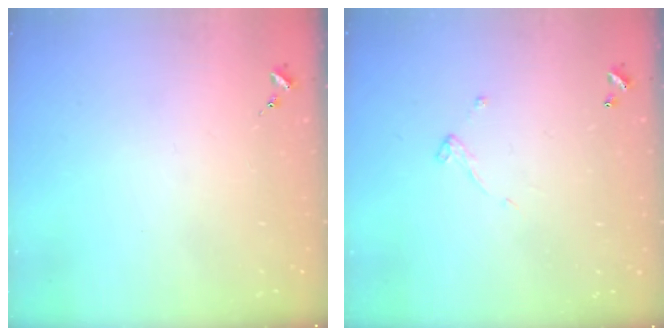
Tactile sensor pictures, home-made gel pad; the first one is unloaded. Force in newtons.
{"total": 4.9, "press": 4.9, "slide": 0.1}